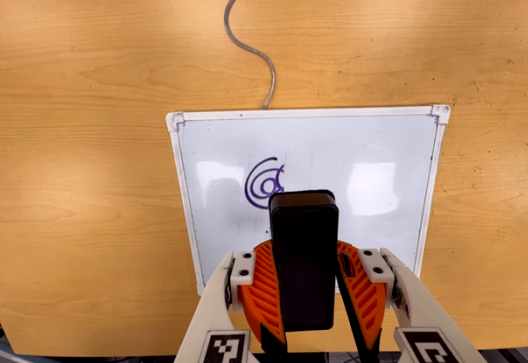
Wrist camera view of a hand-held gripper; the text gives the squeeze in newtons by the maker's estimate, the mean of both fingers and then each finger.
{"total": 9.6, "left": 9.9, "right": 9.2}